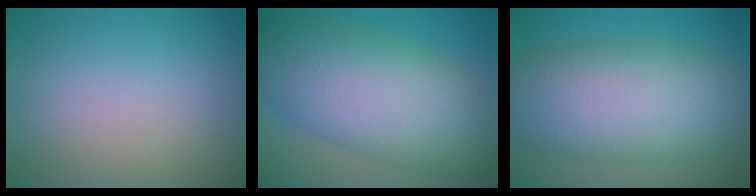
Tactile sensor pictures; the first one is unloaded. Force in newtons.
{"total": 11.9, "press": 11.9, "slide": 0.3}
{"total": 11.5, "press": 11.5, "slide": 0.6}